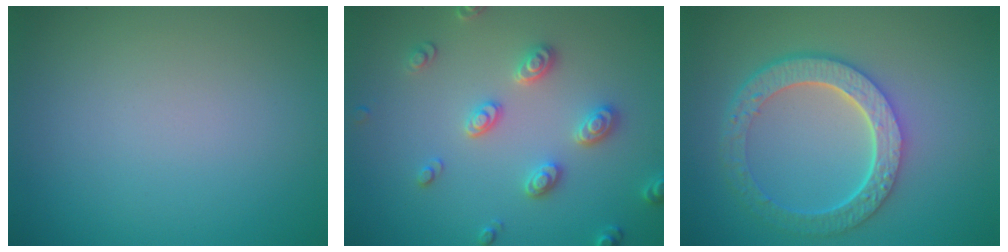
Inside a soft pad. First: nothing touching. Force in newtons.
{"total": 3.1, "press": 3.0, "slide": 0.5}
{"total": 6.0, "press": 4.4, "slide": 4.1}